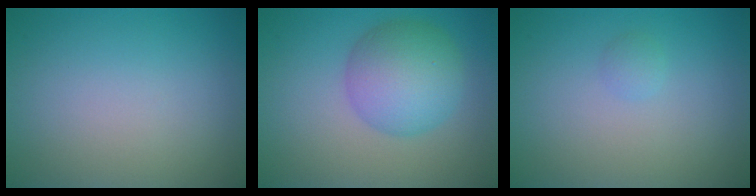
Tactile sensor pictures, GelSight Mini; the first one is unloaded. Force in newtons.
{"total": 6.0, "press": 6.0, "slide": 0.2}
{"total": 0.7, "press": 0.7, "slide": 0.1}